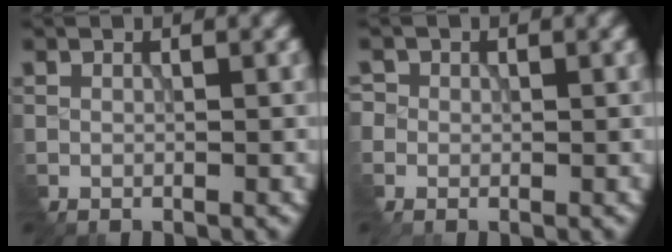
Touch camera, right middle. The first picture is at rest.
{"total": 1.6, "force": [0.0, 1.5, 0.4], "torque": [-0.016, 0.005, -0.002]}